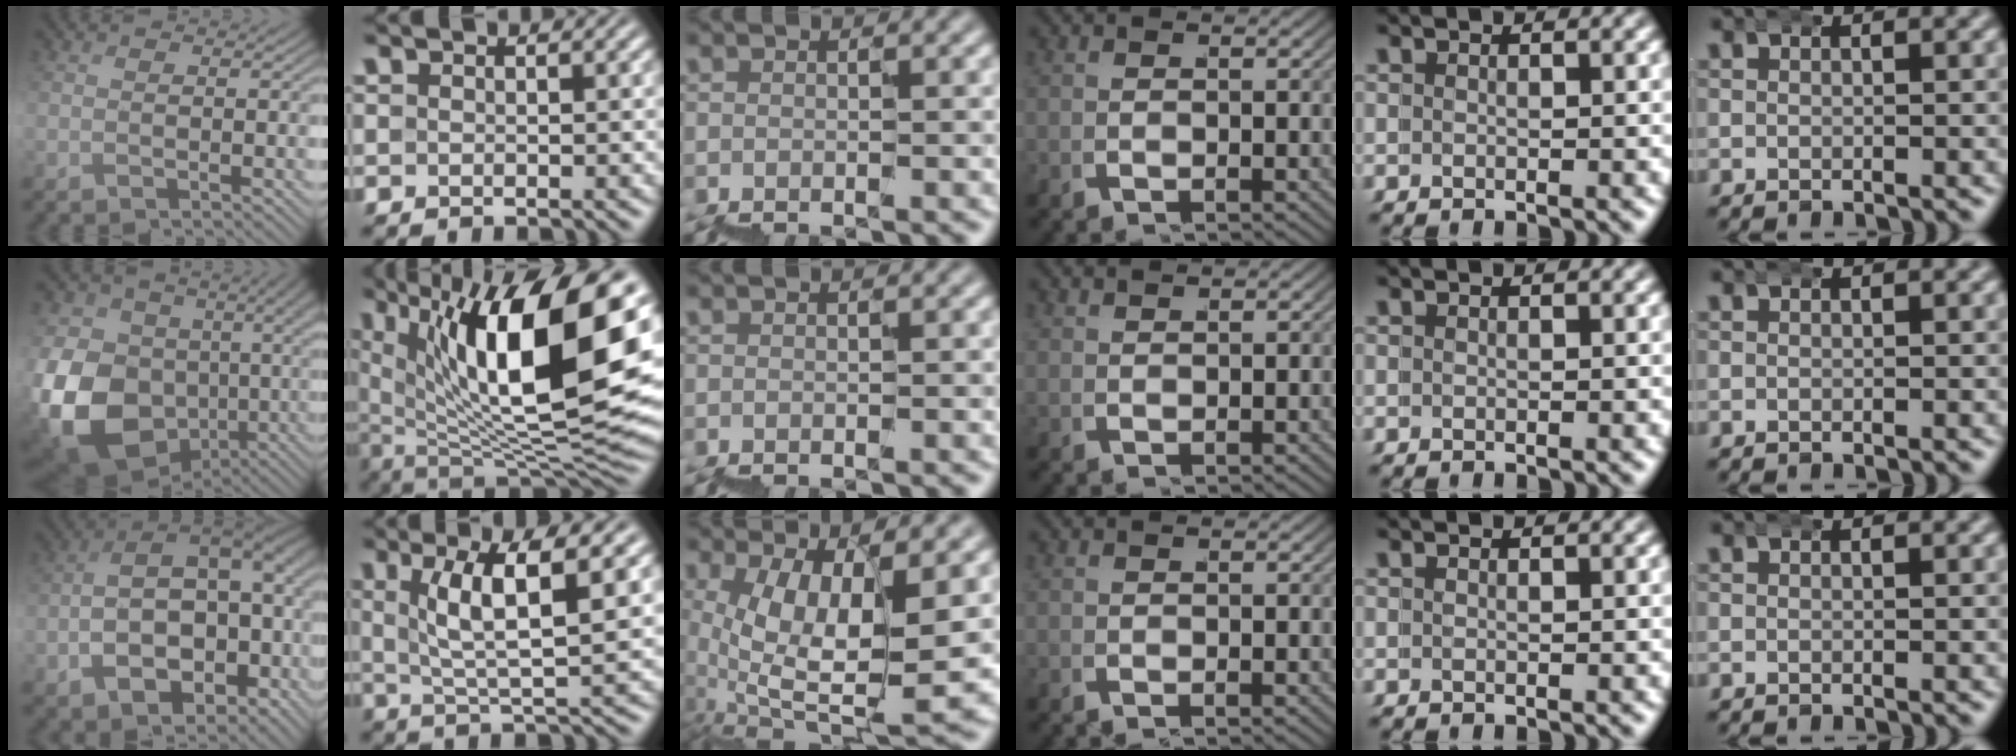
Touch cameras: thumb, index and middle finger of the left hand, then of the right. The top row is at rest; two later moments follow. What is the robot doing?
{"motion": "wrap", "object": "bandana"}